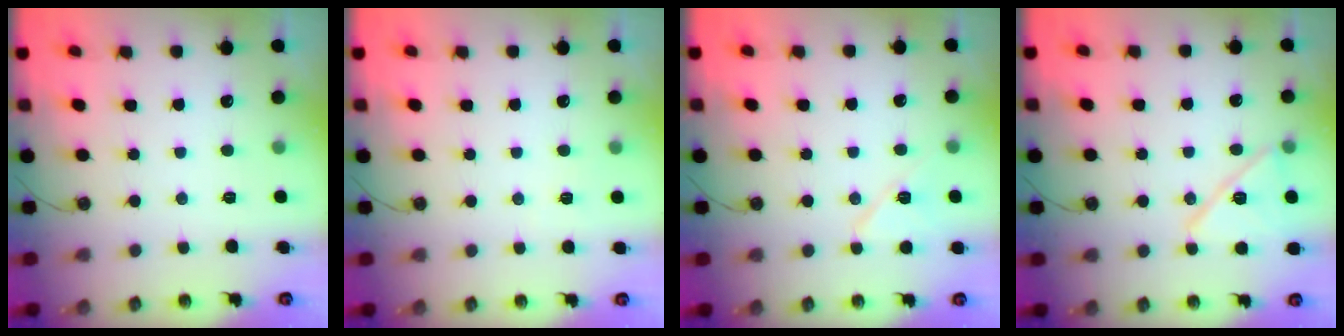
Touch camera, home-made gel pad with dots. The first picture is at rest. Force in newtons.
{"total": 2.7, "press": 2.5, "slide": 0.9}
{"total": 8.7, "press": 8.4, "slide": 1.9}
{"total": 13.3, "press": 13.3, "slide": 0.8}